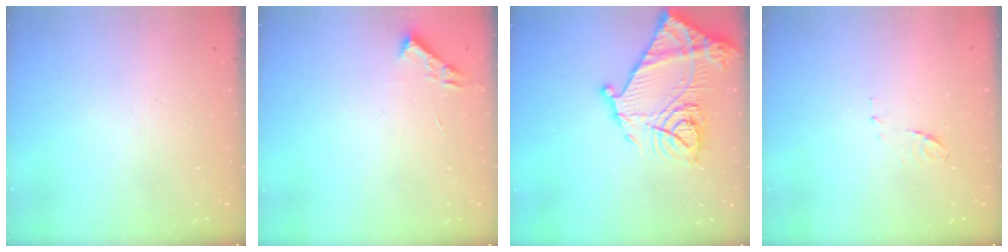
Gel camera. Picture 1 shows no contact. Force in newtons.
{"total": 2.7, "press": 2.7, "slide": 0.4}
{"total": 20.6, "press": 20.5, "slide": 1.8}
{"total": 6.2, "press": 6.2, "slide": 0.5}